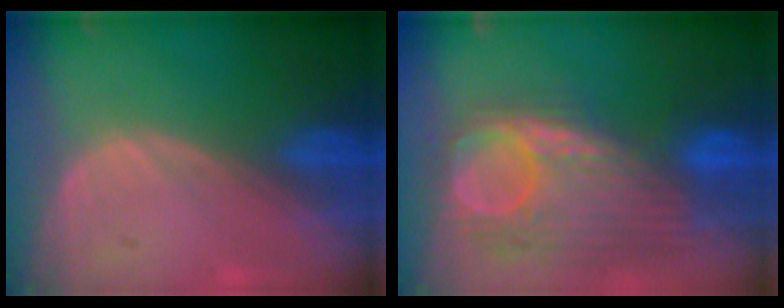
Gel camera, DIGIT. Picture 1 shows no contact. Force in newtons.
{"total": 11.7, "press": 10.3, "slide": 5.5}